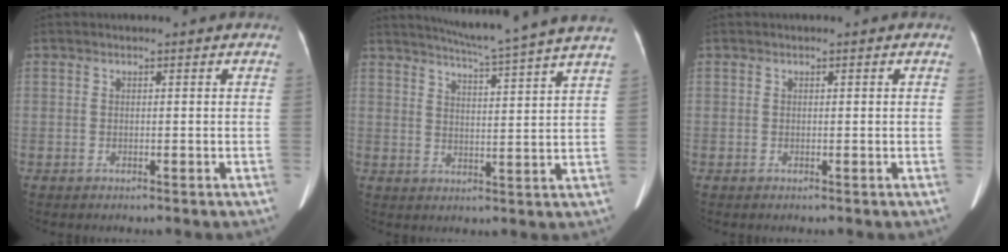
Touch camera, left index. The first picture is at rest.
{"total": 15.6, "force": [13.8, -2.0, 7.1], "torque": [-0.120, -0.027, 0.174]}
{"total": 0.0}